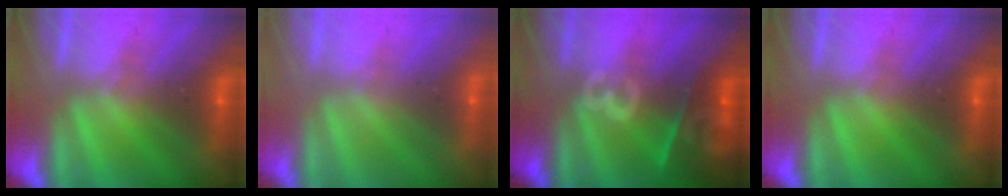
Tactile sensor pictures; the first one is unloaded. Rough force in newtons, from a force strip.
{"total": 2.8}
{"total": 6.8}
{"total": 0.0}